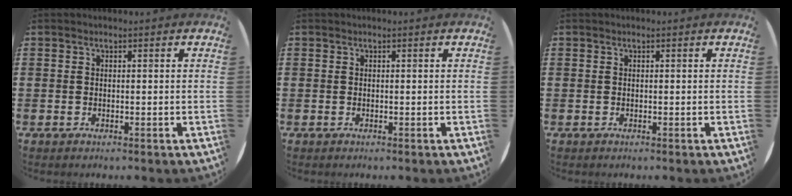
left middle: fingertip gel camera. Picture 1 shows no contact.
{"total": 0.0}
{"total": 0.0}